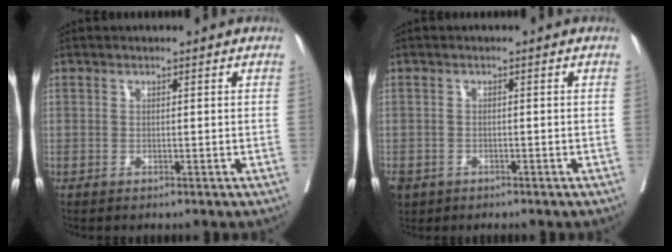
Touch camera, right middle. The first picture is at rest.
{"total": 5.3, "force": [-3.0, 4.1, 1.6], "torque": [-0.048, -0.005, -0.048]}